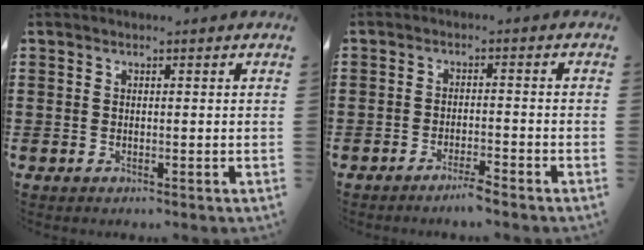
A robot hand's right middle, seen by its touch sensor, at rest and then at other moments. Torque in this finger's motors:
{"motor_torque": [0.08, -0.02, 0.15, 0.04]}